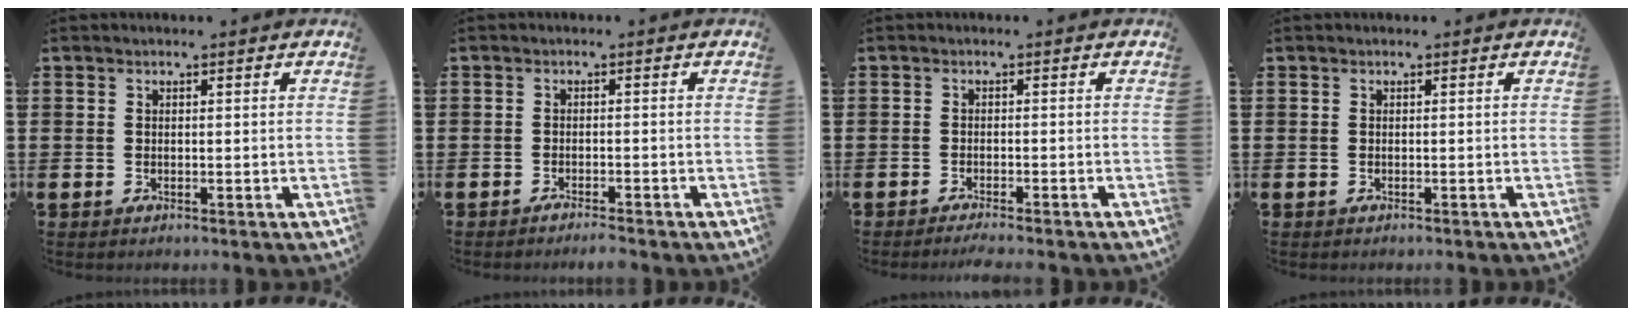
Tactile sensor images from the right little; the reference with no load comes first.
{"total": 1.3, "force": [-1.2, 0.0, 0.4], "torque": [-0.009, -0.001, -0.024]}
{"total": 1.3, "force": [-1.2, -0.1, 0.5], "torque": [-0.007, -0.001, -0.022]}
{"total": 0.0}